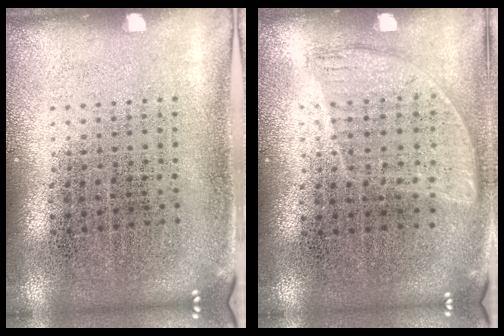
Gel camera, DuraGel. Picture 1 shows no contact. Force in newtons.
{"total": 0.9, "press": 0.8, "slide": 0.5}